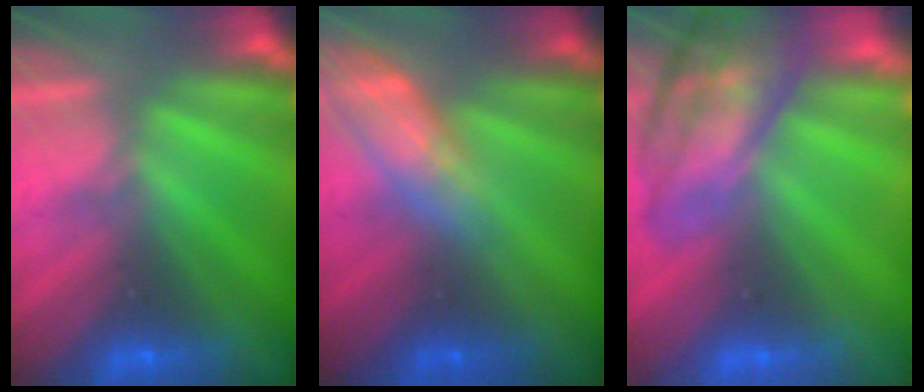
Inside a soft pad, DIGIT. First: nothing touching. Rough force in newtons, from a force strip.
{"total": 2.6}
{"total": 5.9}